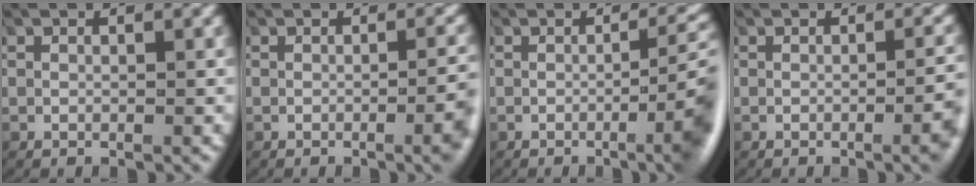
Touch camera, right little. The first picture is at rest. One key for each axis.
{"total": 2.8, "fx": -0.7, "fy": 0.4, "fz": 2.7, "tx": -0.026, "ty": 0.005, "tz": -0.015}
{"total": 5.4, "fx": -1.2, "fy": 1.4, "fz": 5.1, "tx": -0.051, "ty": 0.005, "tz": -0.025}
{"total": 2.5, "fx": -0.7, "fy": 0.3, "fz": 2.4, "tx": -0.025, "ty": 0.005, "tz": -0.015}